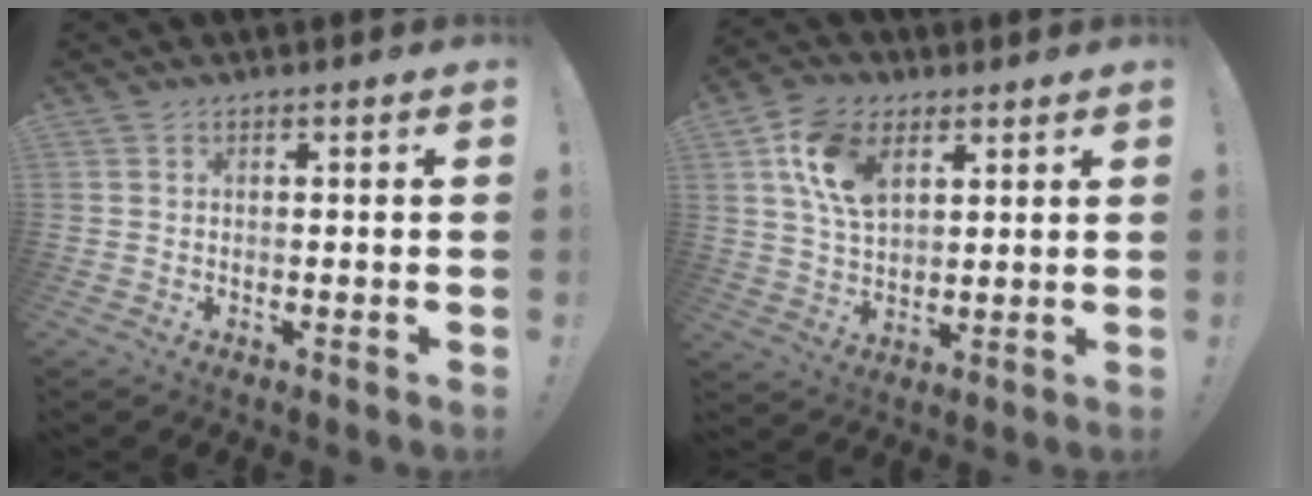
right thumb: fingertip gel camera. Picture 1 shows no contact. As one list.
[{"total": 13.8, "force": [5.9, 8.8, 8.8], "torque": [-0.161, -0.005, 0.116]}]